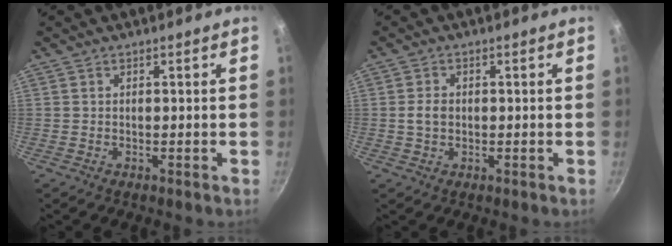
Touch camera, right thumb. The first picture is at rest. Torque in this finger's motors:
{"motor_torque": [-0.55, 0.49, 0.56, -0.45, 0.00]}